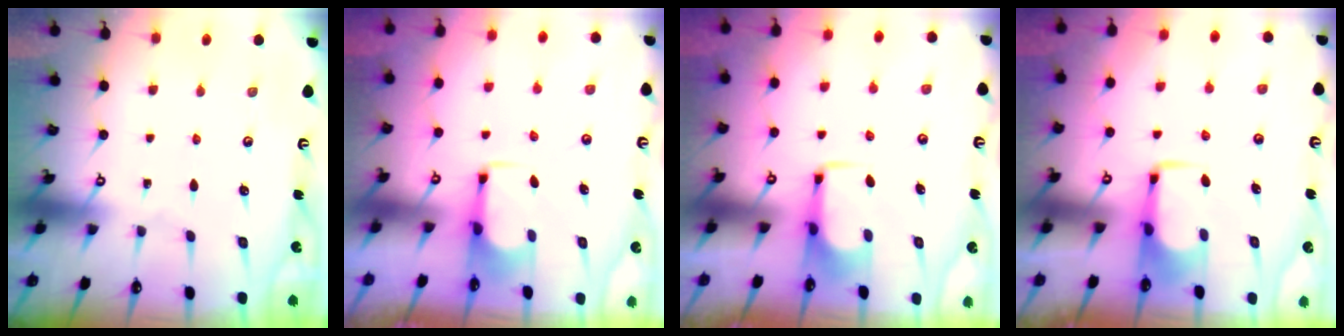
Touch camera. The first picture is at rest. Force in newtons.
{"total": 2.7, "press": 2.6, "slide": 0.9}
{"total": 2.1, "press": 2.1, "slide": 0.4}
{"total": 1.9, "press": 1.9, "slide": 0.4}